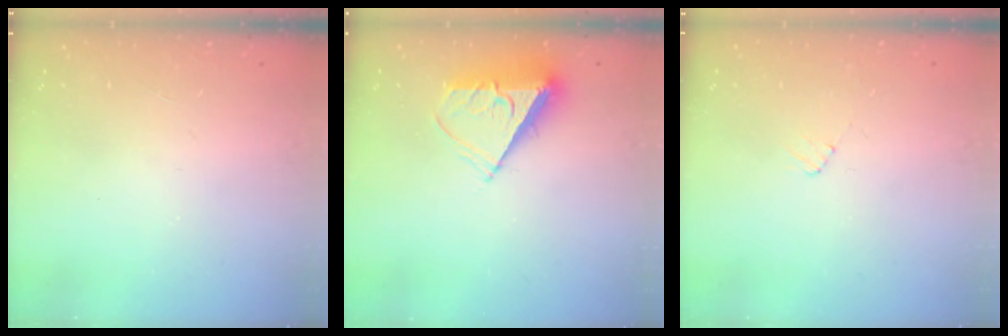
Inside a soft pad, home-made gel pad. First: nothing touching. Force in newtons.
{"total": 7.0, "press": 7.0, "slide": 0.8}
{"total": 3.6, "press": 3.6, "slide": 0.4}